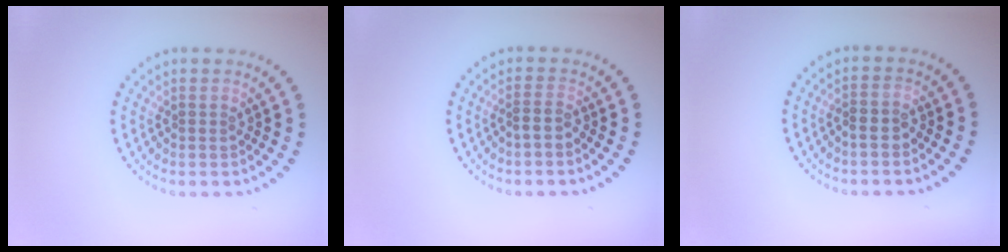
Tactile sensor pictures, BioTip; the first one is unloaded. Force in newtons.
{"total": 1.1, "press": 0.7, "slide": 0.9}
{"total": 1.1, "press": 1.0, "slide": 0.5}